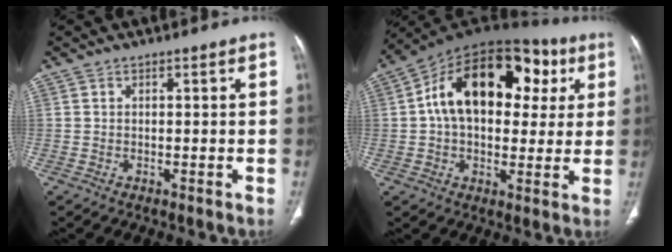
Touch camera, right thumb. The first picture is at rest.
{"total": 23.4, "force": [5.5, 14.5, 17.6], "torque": [-0.244, 0.036, 0.076]}